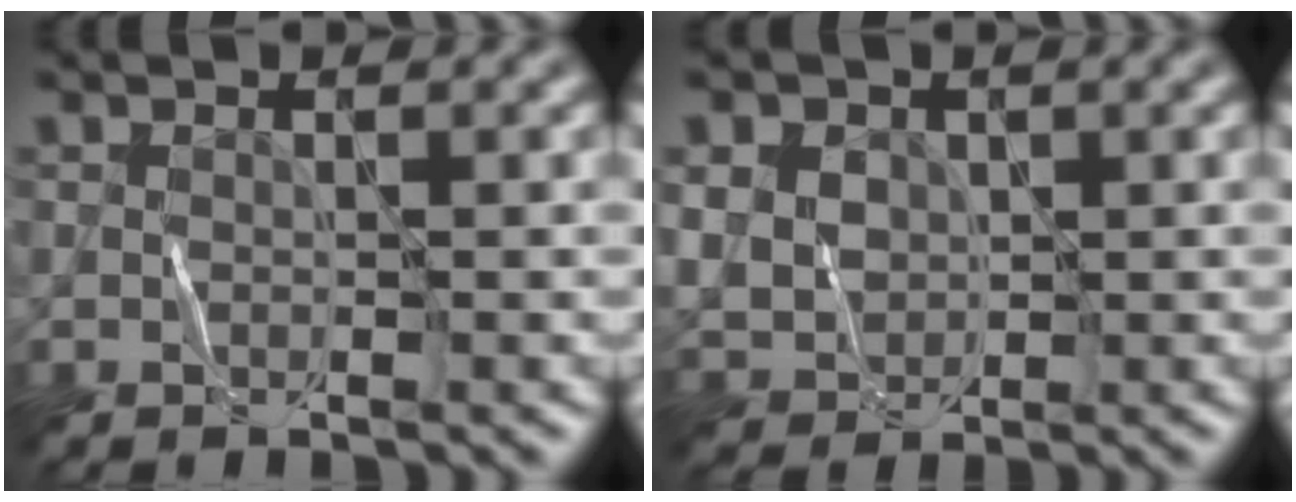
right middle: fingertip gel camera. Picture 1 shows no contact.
{"total": 6.6, "force": [1.7, 5.6, 3.0], "torque": [-0.074, 0.022, 0.024]}